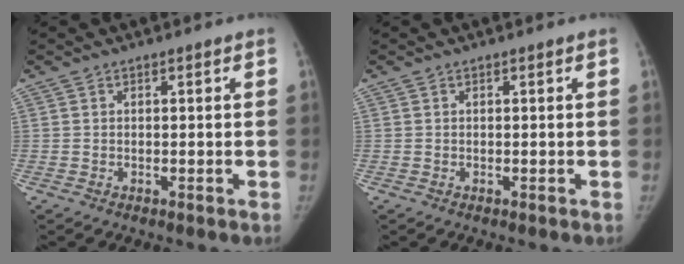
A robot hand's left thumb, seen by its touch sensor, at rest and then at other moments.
{"total": 0.0}